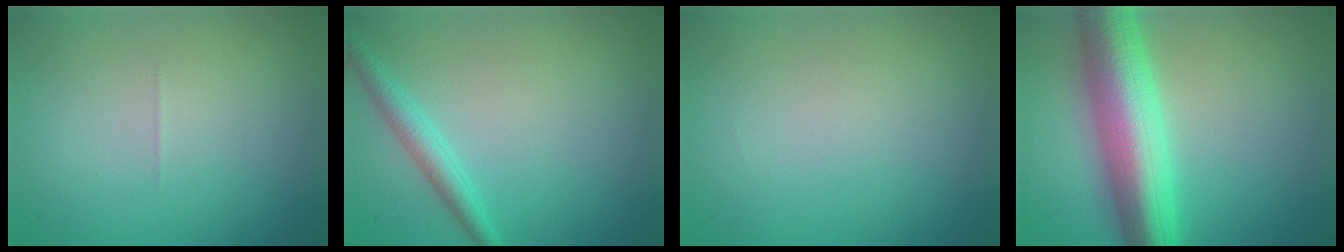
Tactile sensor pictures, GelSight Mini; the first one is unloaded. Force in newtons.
{"total": 2.3, "press": 2.3, "slide": 0.1}
{"total": 0.0}
{"total": 10.4, "press": 10.4, "slide": 0.2}